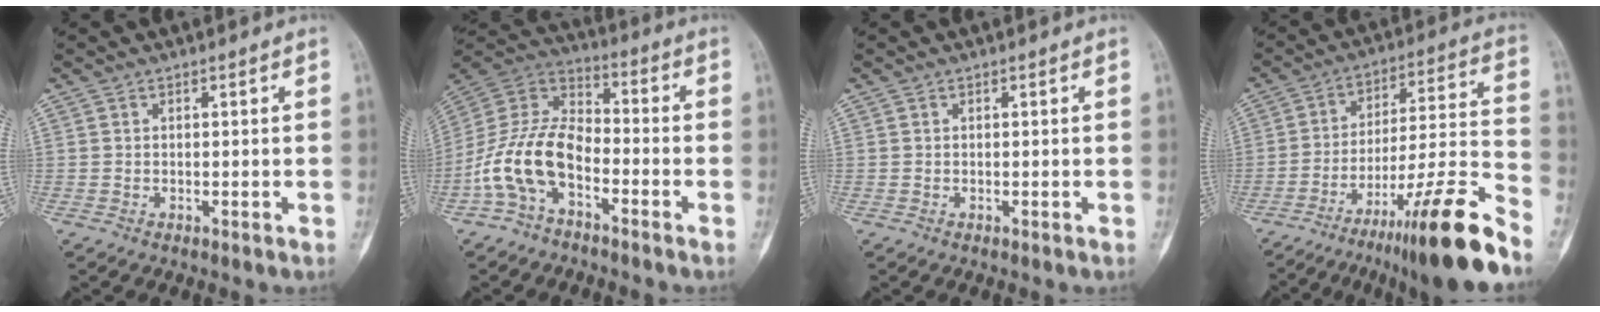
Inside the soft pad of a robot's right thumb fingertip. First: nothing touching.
{"total": 13.7, "force": [-5.5, 7.9, 9.8], "torque": [-0.194, 0.061, -0.116]}
{"total": 0.0}
{"total": 21.4, "force": [-15.4, 1.0, 14.9], "torque": [-0.203, 0.089, -0.246]}